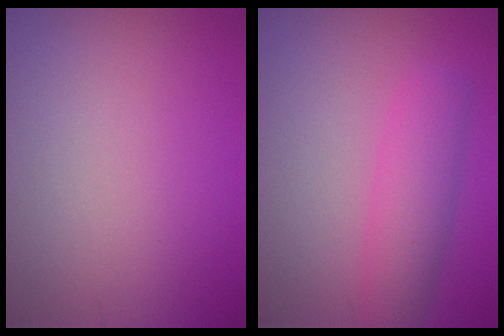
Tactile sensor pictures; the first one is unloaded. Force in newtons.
{"total": 3.8, "press": 3.8, "slide": 0.2}